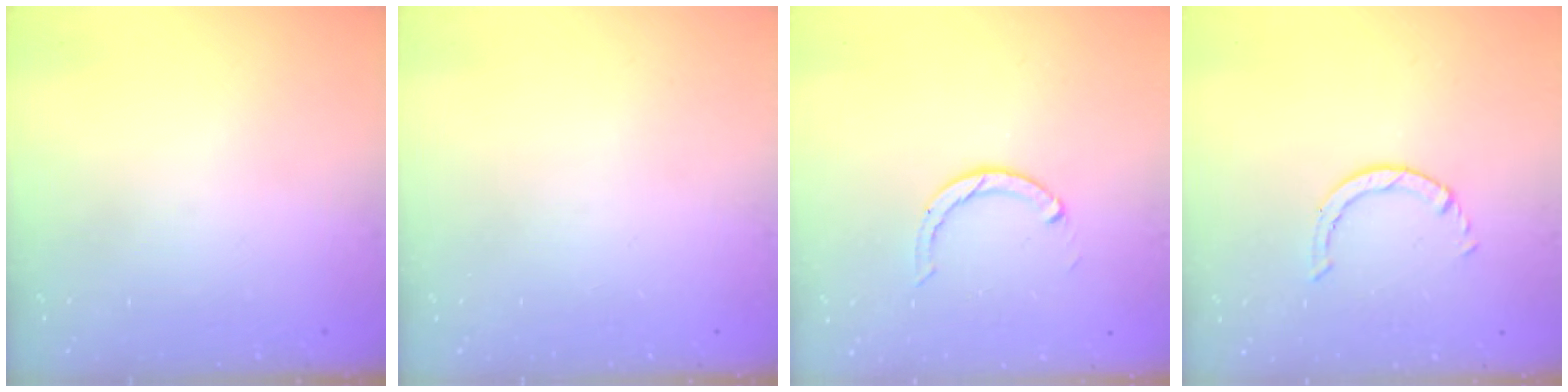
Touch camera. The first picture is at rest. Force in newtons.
{"total": 0.0}
{"total": 2.2, "press": 2.2, "slide": 0.3}
{"total": 0.8, "press": 0.7, "slide": 0.1}